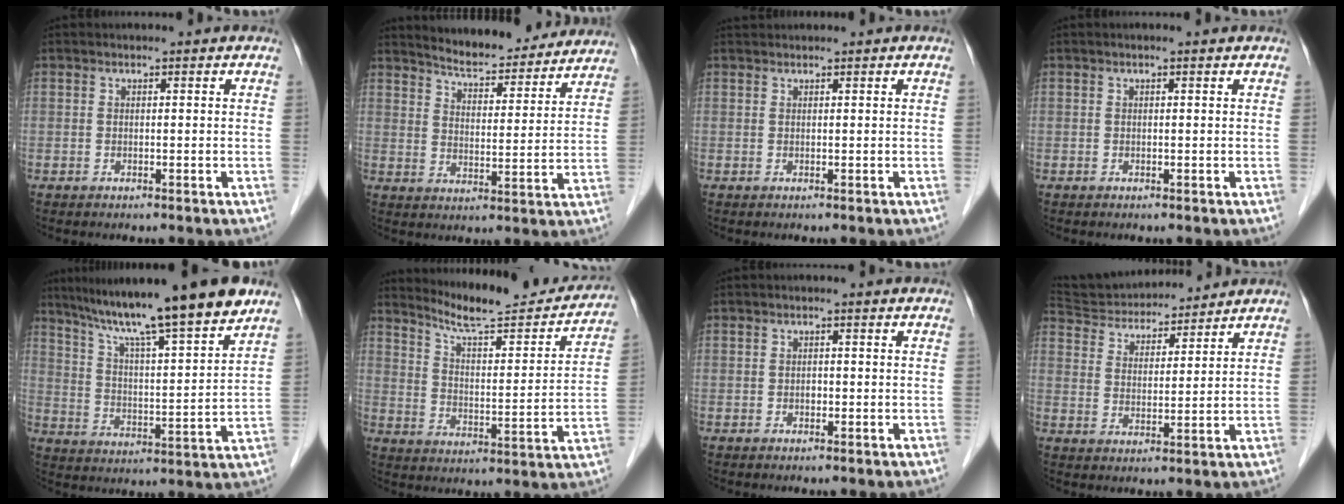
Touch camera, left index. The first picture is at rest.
{"total": 15.6, "force": [14.7, 3.0, 4.4], "torque": [-0.050, -0.014, 0.193]}
{"total": 1.6, "force": [1.6, 0.2, 0.2], "torque": [-0.005, 0.022, 0.031]}
{"total": 0.8, "force": [0.6, 0.0, 0.5], "torque": [-0.008, 0.008, 0.011]}
{"total": 18.2, "force": [14.4, 0.0, 11.1], "torque": [-0.175, 0.007, 0.229]}
{"total": 17.5, "force": [16.4, 1.7, 5.8], "torque": [-0.089, -0.042, 0.229]}
{"total": 0.8, "force": [-0.4, 0.5, 0.4], "torque": [-0.007, -0.001, -0.008]}
{"total": 14.3, "force": [13.3, 3.6, 3.8], "torque": [-0.076, 0.029, 0.226]}